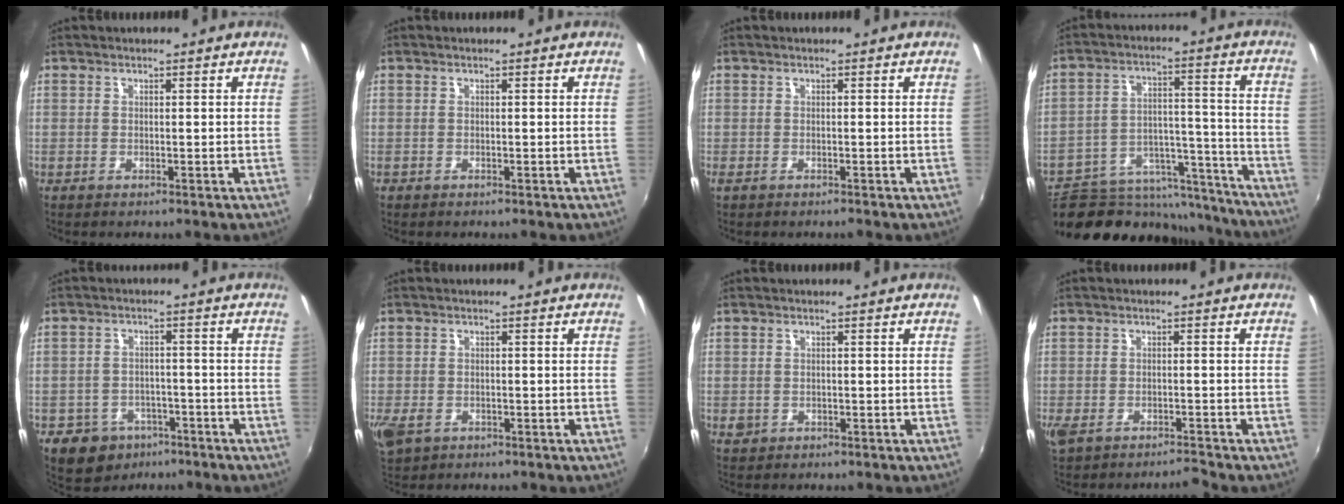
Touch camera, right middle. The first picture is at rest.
{"total": 0.0}
{"total": 0.6, "force": [-0.4, 0.1, 0.4], "torque": [-0.009, 0.000, -0.007]}
{"total": 20.5, "force": [-16.9, 9.7, 6.4], "torque": [-0.121, 0.048, -0.215]}
{"total": 9.4, "force": [-5.5, 7.1, 2.8], "torque": [-0.081, 0.013, -0.070]}
{"total": 6.0, "force": [-2.7, 4.0, 3.6], "torque": [-0.085, -0.020, -0.048]}
{"total": 1.9, "force": [-0.3, 1.7, 0.7], "torque": [-0.012, -0.002, -0.003]}
{"total": 3.8, "force": [-3.2, 1.0, 1.9], "torque": [-0.052, -0.016, -0.063]}